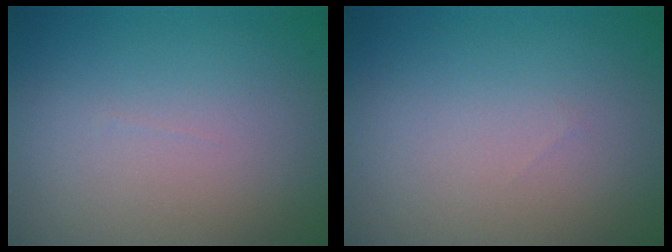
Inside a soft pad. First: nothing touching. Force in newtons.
{"total": 0.0}